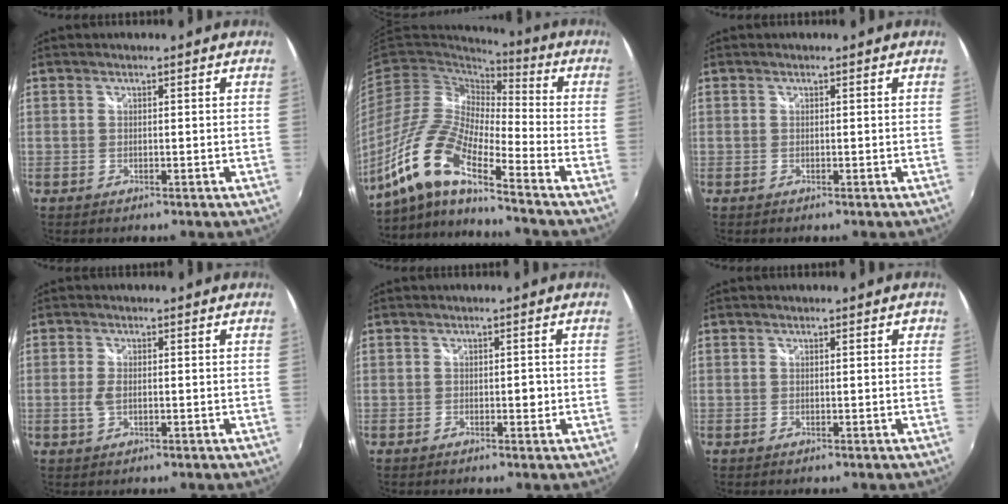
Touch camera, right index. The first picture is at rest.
{"total": 15.3, "force": [-10.0, 2.8, 11.2], "torque": [-0.221, -0.005, -0.214]}
{"total": 0.0}
{"total": 2.5, "force": [-0.5, 1.2, 2.1], "torque": [-0.045, -0.001, -0.011]}
{"total": 1.8, "force": [-0.5, 1.2, 1.2], "torque": [-0.015, 0.001, -0.009]}
{"total": 1.0, "force": [0.3, 0.5, 0.7], "torque": [-0.010, 0.004, 0.004]}